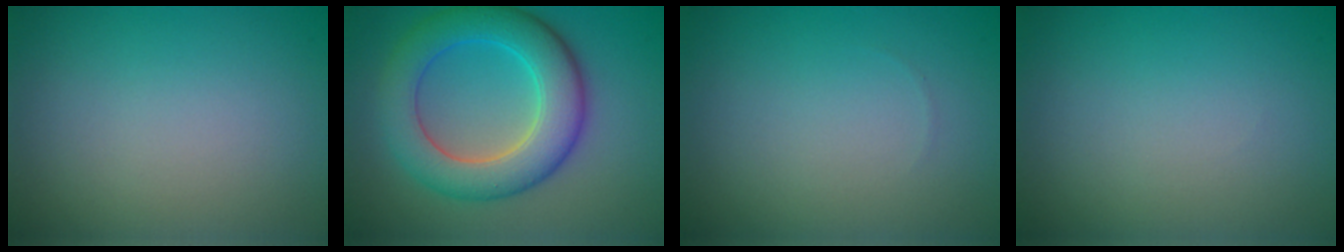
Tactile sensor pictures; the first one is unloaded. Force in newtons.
{"total": 7.6, "press": 7.6, "slide": 0.2}
{"total": 0.0}
{"total": 0.0}